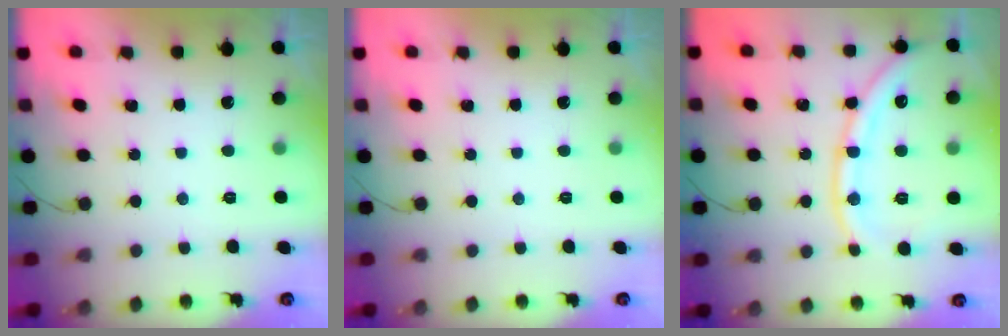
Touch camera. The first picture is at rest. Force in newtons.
{"total": 0.0}
{"total": 13.4, "press": 13.3, "slide": 1.9}